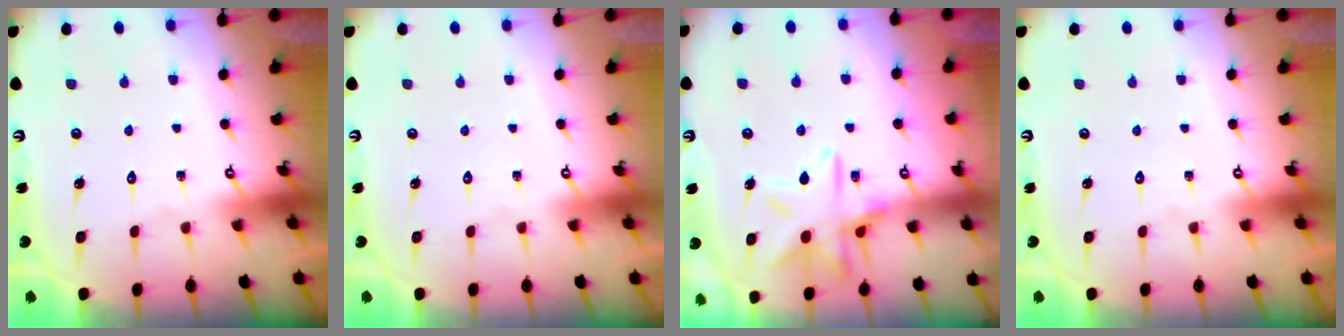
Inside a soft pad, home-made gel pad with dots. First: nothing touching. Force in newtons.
{"total": 0.0}
{"total": 13.8, "press": 13.7, "slide": 1.0}
{"total": 0.0}